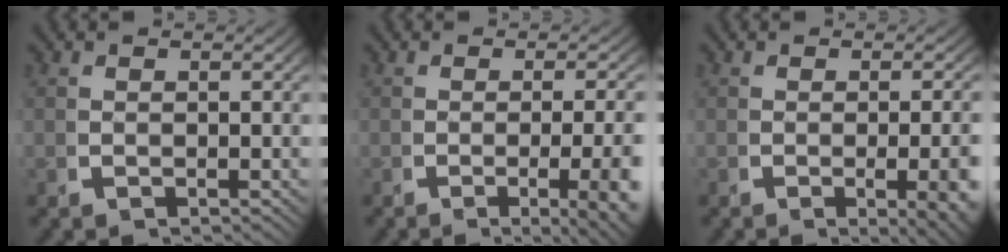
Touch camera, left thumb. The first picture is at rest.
{"total": 6.1, "force": [-1.9, 1.9, 5.5], "torque": [-0.081, -0.016, -0.023]}
{"total": 5.0, "force": [-1.1, 1.4, 4.6], "torque": [-0.064, -0.013, -0.012]}